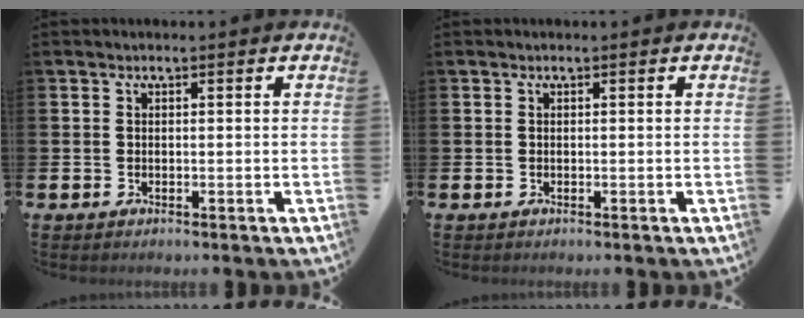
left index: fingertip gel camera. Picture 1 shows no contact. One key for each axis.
{"total": 0.0}